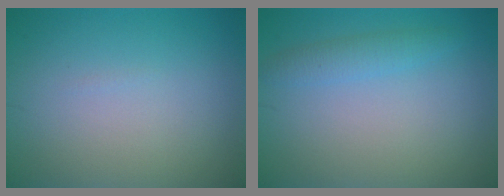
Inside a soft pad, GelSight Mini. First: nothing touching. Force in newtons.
{"total": 1.7, "press": 1.7, "slide": 0.0}